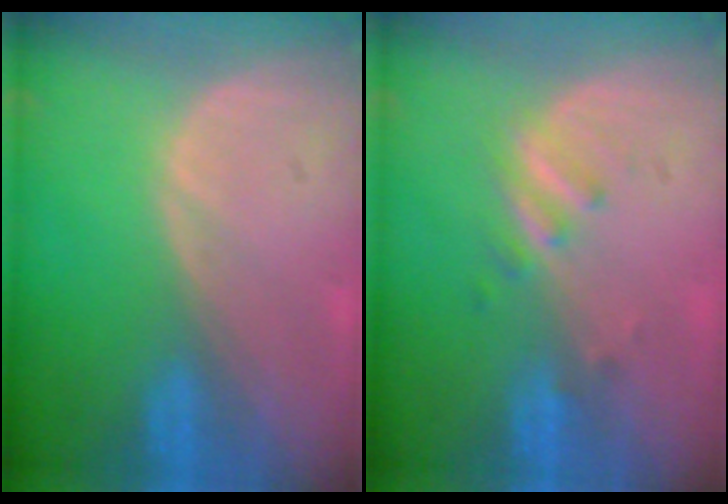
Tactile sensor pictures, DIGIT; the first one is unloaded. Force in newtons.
{"total": 2.8, "press": 2.6, "slide": 1.2}